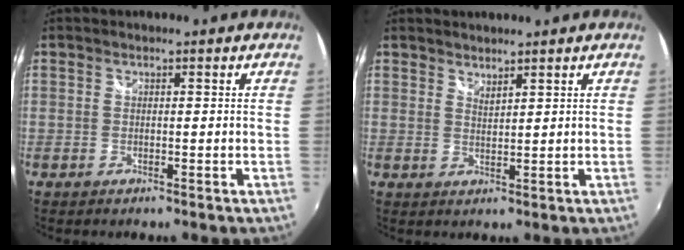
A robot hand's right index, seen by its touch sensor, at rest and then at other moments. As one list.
[{"total": 1.9, "force": [1.8, 0.2, 0.5], "torque": [-0.006, 0.001, 0.031]}]